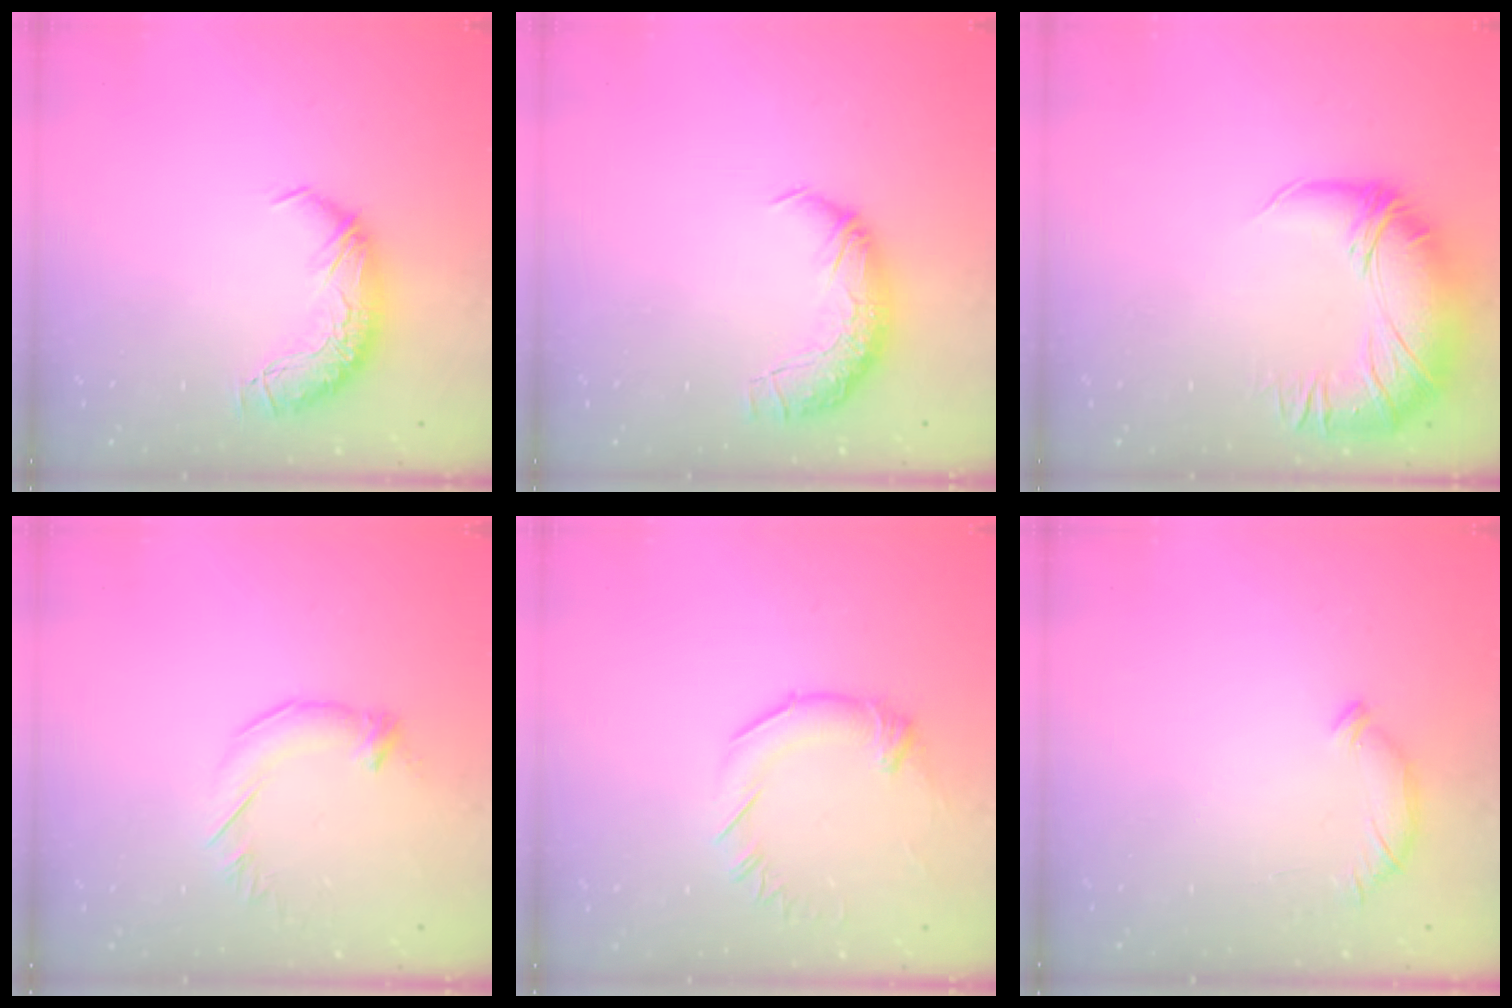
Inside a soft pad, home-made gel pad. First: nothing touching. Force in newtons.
{"total": 2.4, "press": 1.1, "slide": 2.2}
{"total": 3.2, "press": 1.6, "slide": 2.8}
{"total": 2.9, "press": 2.9, "slide": 0.5}
{"total": 1.9, "press": 1.8, "slide": 0.7}
{"total": 6.4, "press": 6.3, "slide": 0.6}